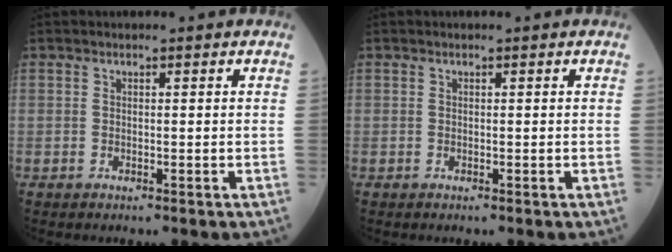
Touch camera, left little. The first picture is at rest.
{"total": 0.0}